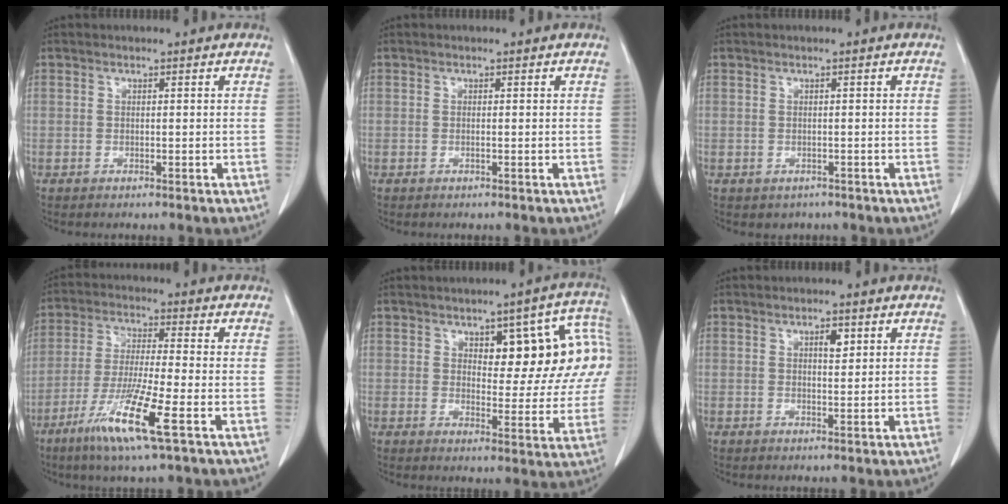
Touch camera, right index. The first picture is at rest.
{"total": 0.0}
{"total": 1.6, "force": [-0.9, 1.3, 0.3], "torque": [-0.007, 0.001, -0.008]}
{"total": 11.5, "force": [-5.5, -0.3, 10.0], "torque": [-0.201, -0.030, -0.106]}
{"total": 13.9, "force": [3.9, 5.4, 12.2], "torque": [-0.134, 0.029, 0.049]}
{"total": 2.1, "force": [0.9, 0.8, 1.7], "torque": [-0.027, -0.003, 0.015]}